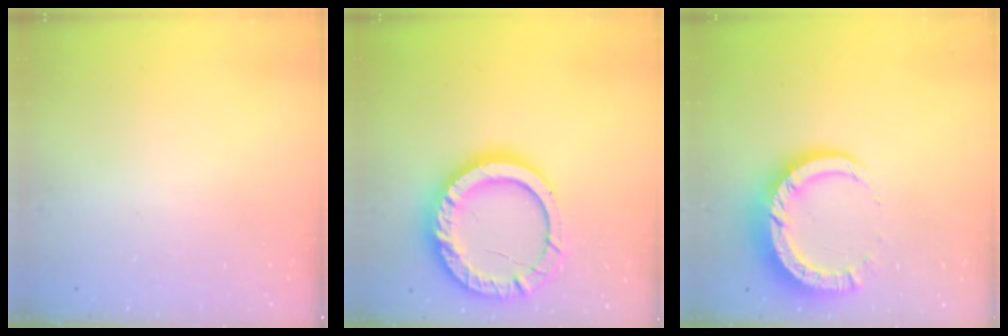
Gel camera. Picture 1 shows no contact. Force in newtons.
{"total": 19.7, "press": 19.6, "slide": 1.7}
{"total": 9.6, "press": 9.5, "slide": 1.1}